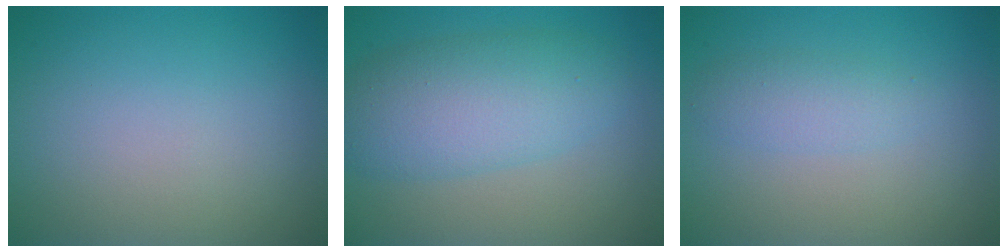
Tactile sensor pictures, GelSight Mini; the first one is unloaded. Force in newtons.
{"total": 6.3, "press": 6.3, "slide": 0.1}
{"total": 2.0, "press": 2.0, "slide": 0.0}